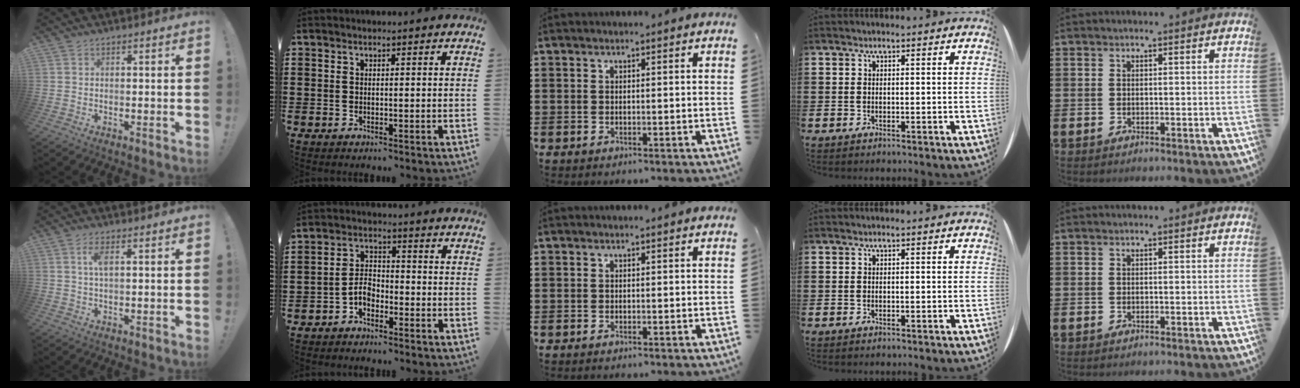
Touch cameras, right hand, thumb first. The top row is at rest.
{"thumb": {"total": 3.8, "force": [1.2, 1.1, 3.4], "torque": [-0.065, 0.001, 0.020]}, "index": {"total": 3.8, "force": [-2.2, 2.2, 2.2], "torque": [-0.057, 0.002, -0.048]}}